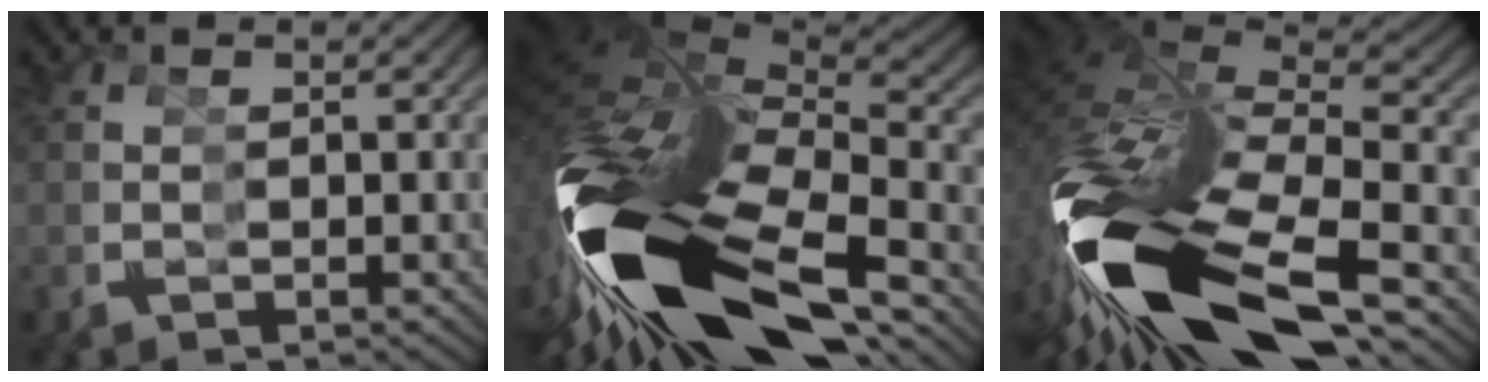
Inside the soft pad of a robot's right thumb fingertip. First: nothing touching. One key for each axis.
{"total": 25.8, "fx": -5.3, "fy": 13.9, "fz": 21.0, "tx": -0.419, "ty": -0.062, "tz": -0.054}
{"total": 22.2, "fx": -4.6, "fy": 12.7, "fz": 17.6, "tx": -0.381, "ty": -0.063, "tz": -0.044}